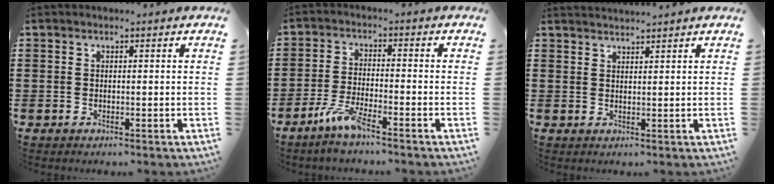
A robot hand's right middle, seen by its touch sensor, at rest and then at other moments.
{"total": 5.2, "force": [-3.7, 0.5, 3.7], "torque": [-0.086, -0.009, -0.071]}
{"total": 1.7, "force": [1.7, 0.0, 0.0], "torque": [-0.004, 0.002, 0.033]}